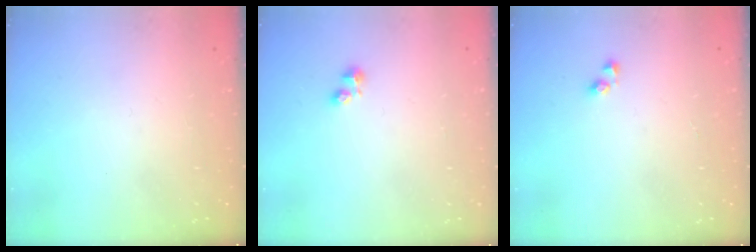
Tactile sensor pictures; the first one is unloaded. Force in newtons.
{"total": 2.1, "press": 2.1, "slide": 0.3}
{"total": 2.8, "press": 2.8, "slide": 0.3}